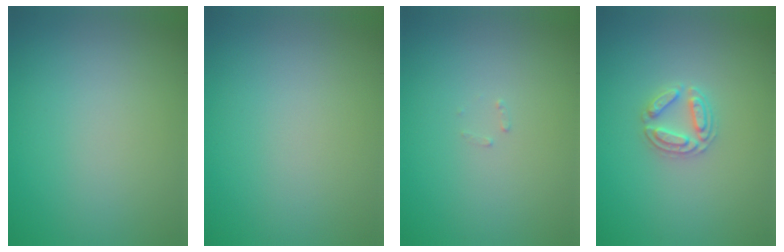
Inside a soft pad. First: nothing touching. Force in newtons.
{"total": 0.0}
{"total": 0.6, "press": 0.6, "slide": 0.1}
{"total": 2.8, "press": 2.7, "slide": 0.5}